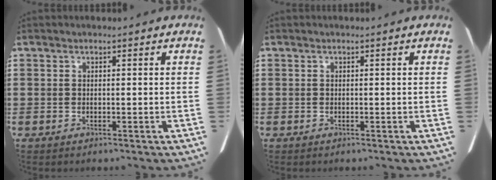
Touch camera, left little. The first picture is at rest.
{"total": 0.0}